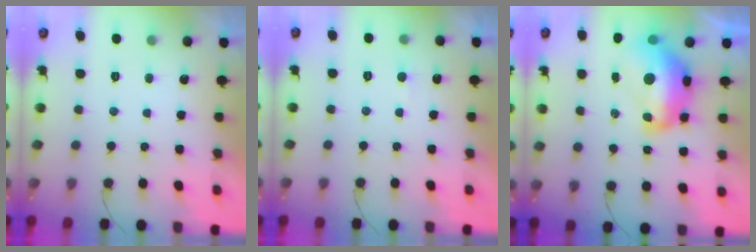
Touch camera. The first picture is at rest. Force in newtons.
{"total": 2.9, "press": 2.9, "slide": 0.3}
{"total": 15.7, "press": 15.6, "slide": 1.6}